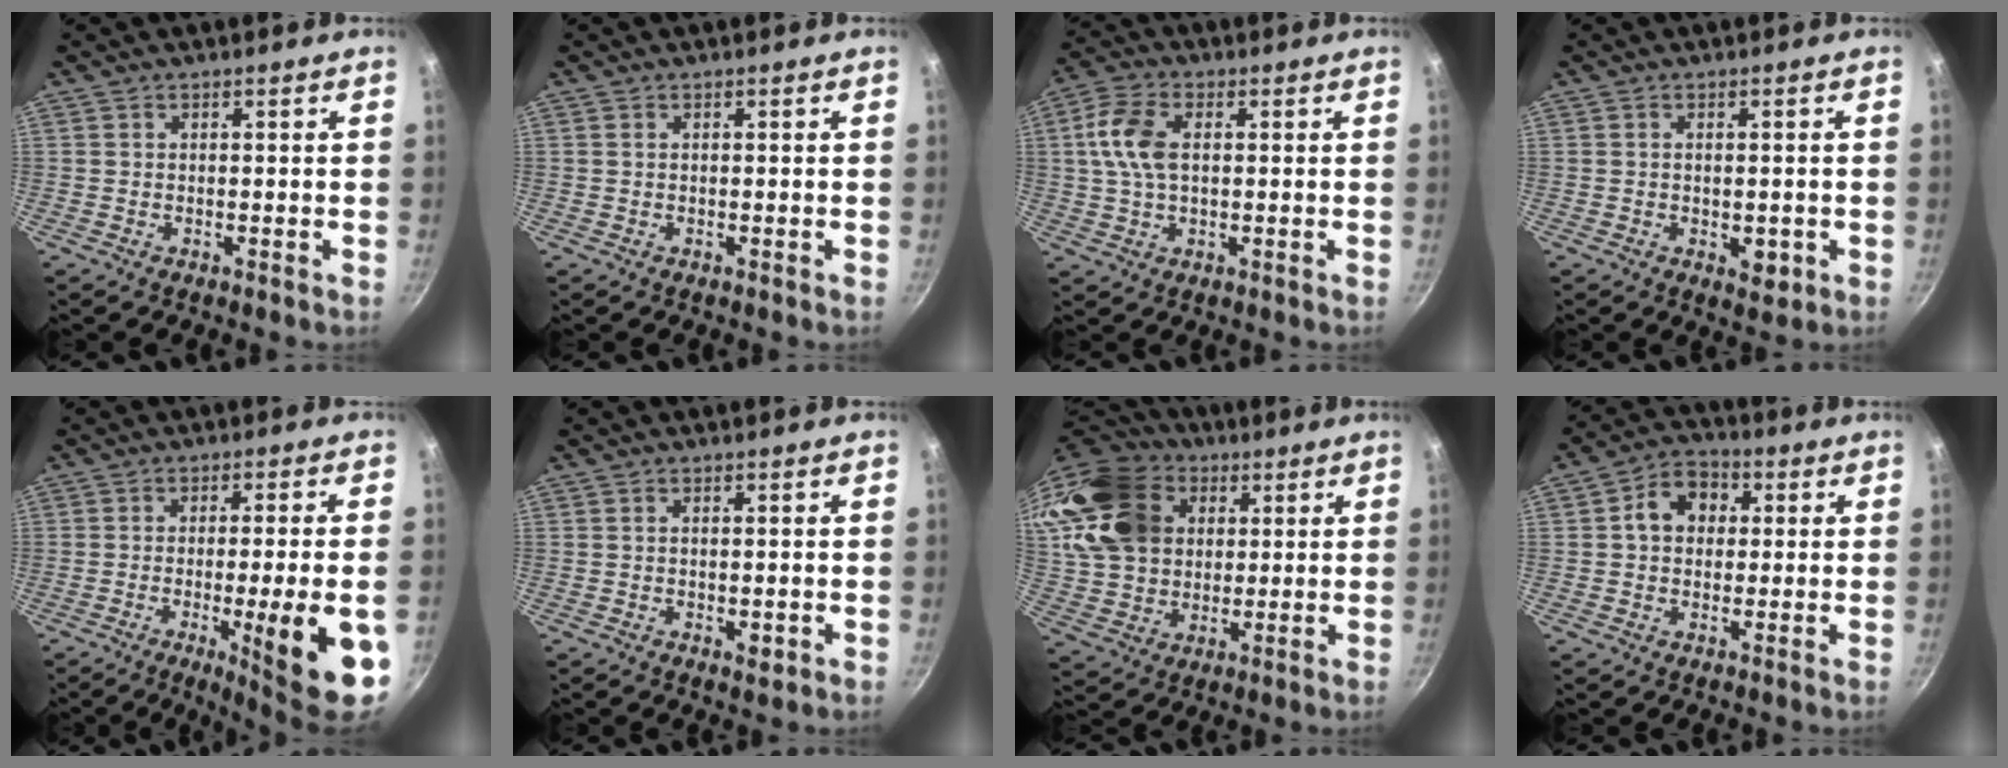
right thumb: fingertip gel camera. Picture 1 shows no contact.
{"total": 0.0}
{"total": 8.7, "force": [1.3, 5.2, 6.9], "torque": [-0.135, 0.015, 0.017]}
{"total": 3.7, "force": [-0.9, 1.9, 3.0], "torque": [-0.040, -0.006, -0.010]}
{"total": 15.5, "force": [-4.8, 2.4, 14.5], "torque": [-0.189, 0.003, -0.060]}
{"total": 2.4, "force": [-0.6, 1.1, 2.0], "torque": [-0.031, -0.005, -0.007]}
{"total": 21.4, "force": [7.7, 16.5, 11.2], "torque": [-0.213, 0.010, 0.148]}
{"total": 8.1, "force": [1.4, 6.4, 4.7], "torque": [-0.042, 0.016, 0.009]}